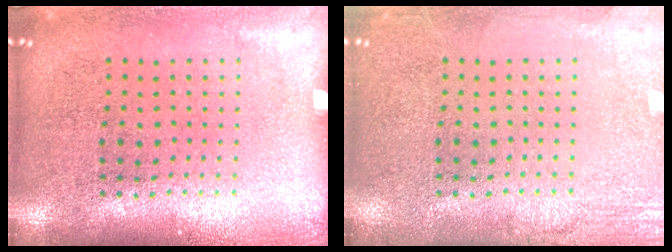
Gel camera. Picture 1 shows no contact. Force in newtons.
{"total": 2.4, "press": 2.4, "slide": 0.3}